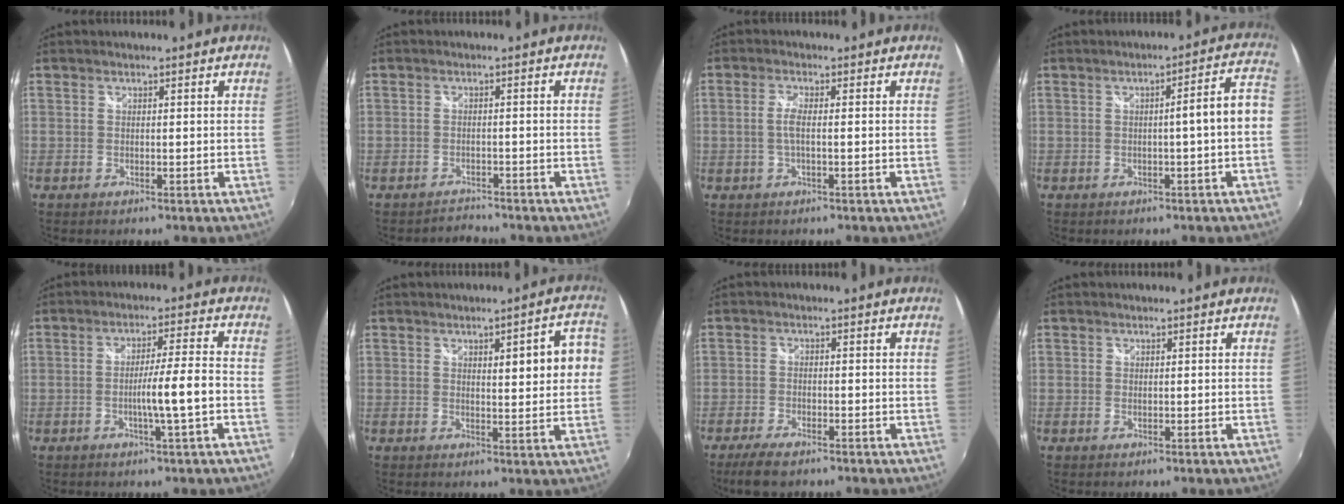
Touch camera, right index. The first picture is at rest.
{"total": 2.4, "force": [-2.1, 0.8, -0.7], "torque": [0.005, 0.008, -0.039]}
{"total": 2.5, "force": [-0.4, 0.2, 2.4], "torque": [-0.050, -0.001, -0.007]}
{"total": 5.7, "force": [-1.1, -0.3, 5.6], "torque": [-0.063, 0.023, -0.004]}
{"total": 6.5, "force": [-2.1, -0.9, 6.1], "torque": [-0.102, -0.006, -0.033]}
{"total": 8.0, "force": [1.5, 1.9, 7.6], "torque": [-0.083, 0.017, 0.029]}
{"total": 5.6, "force": [-4.4, 1.6, 3.1], "torque": [-0.082, -0.012, -0.081]}
{"total": 0.0}